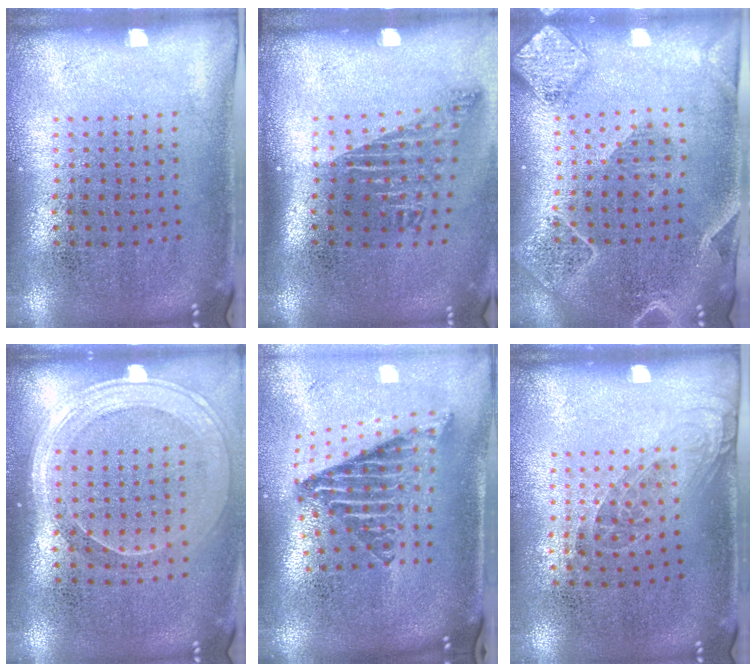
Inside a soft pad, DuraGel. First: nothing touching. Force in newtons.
{"total": 1.8, "press": 1.1, "slide": 1.4}
{"total": 2.3, "press": 2.1, "slide": 1.0}
{"total": 1.8, "press": 1.7, "slide": 0.8}
{"total": 2.7, "press": 1.7, "slide": 2.0}
{"total": 1.1, "press": 0.8, "slide": 0.7}